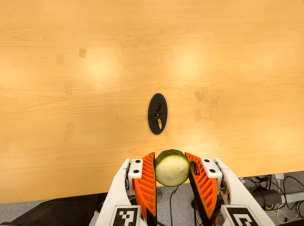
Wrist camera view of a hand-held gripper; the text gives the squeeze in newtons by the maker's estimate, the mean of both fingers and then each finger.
{"total": 12.4, "left": 12.8, "right": 12.0}